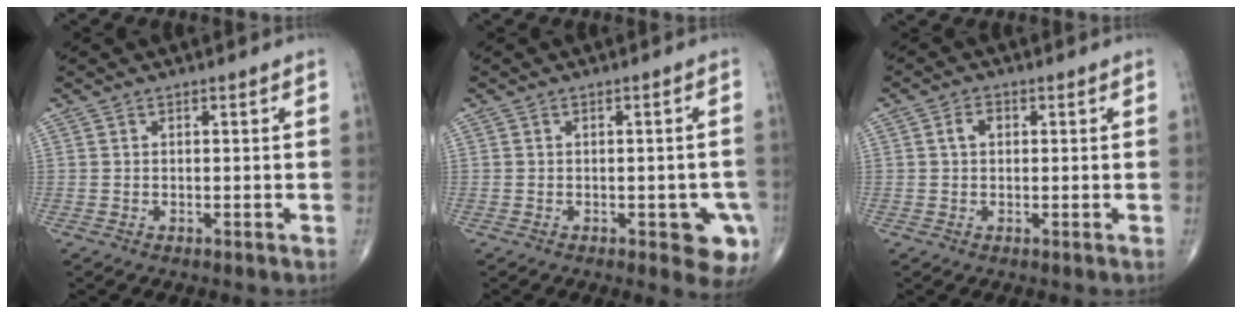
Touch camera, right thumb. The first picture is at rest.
{"total": 6.8, "force": [-2.5, 3.2, 5.5], "torque": [-0.033, 0.002, -0.026]}
{"total": 2.2, "force": [0.5, 1.7, 1.3], "torque": [-0.021, 0.012, 0.007]}